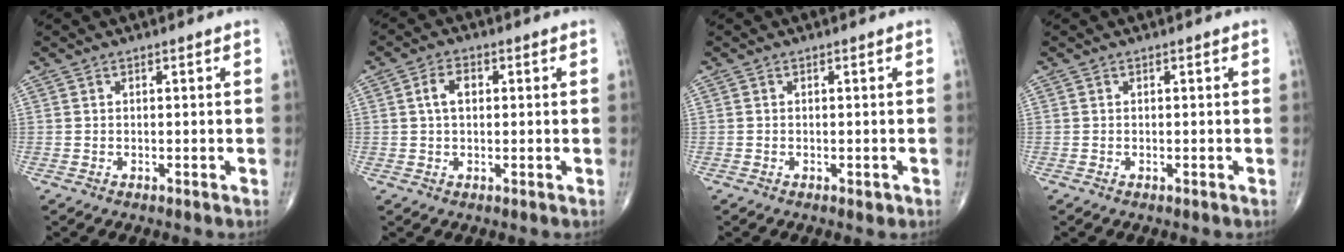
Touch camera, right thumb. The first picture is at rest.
{"total": 3.9, "force": [0.6, 2.4, 3.0], "torque": [-0.054, 0.010, 0.009]}
{"total": 0.9, "force": [-0.4, 0.5, 0.6], "torque": [-0.009, -0.002, -0.004]}
{"total": 0.0}